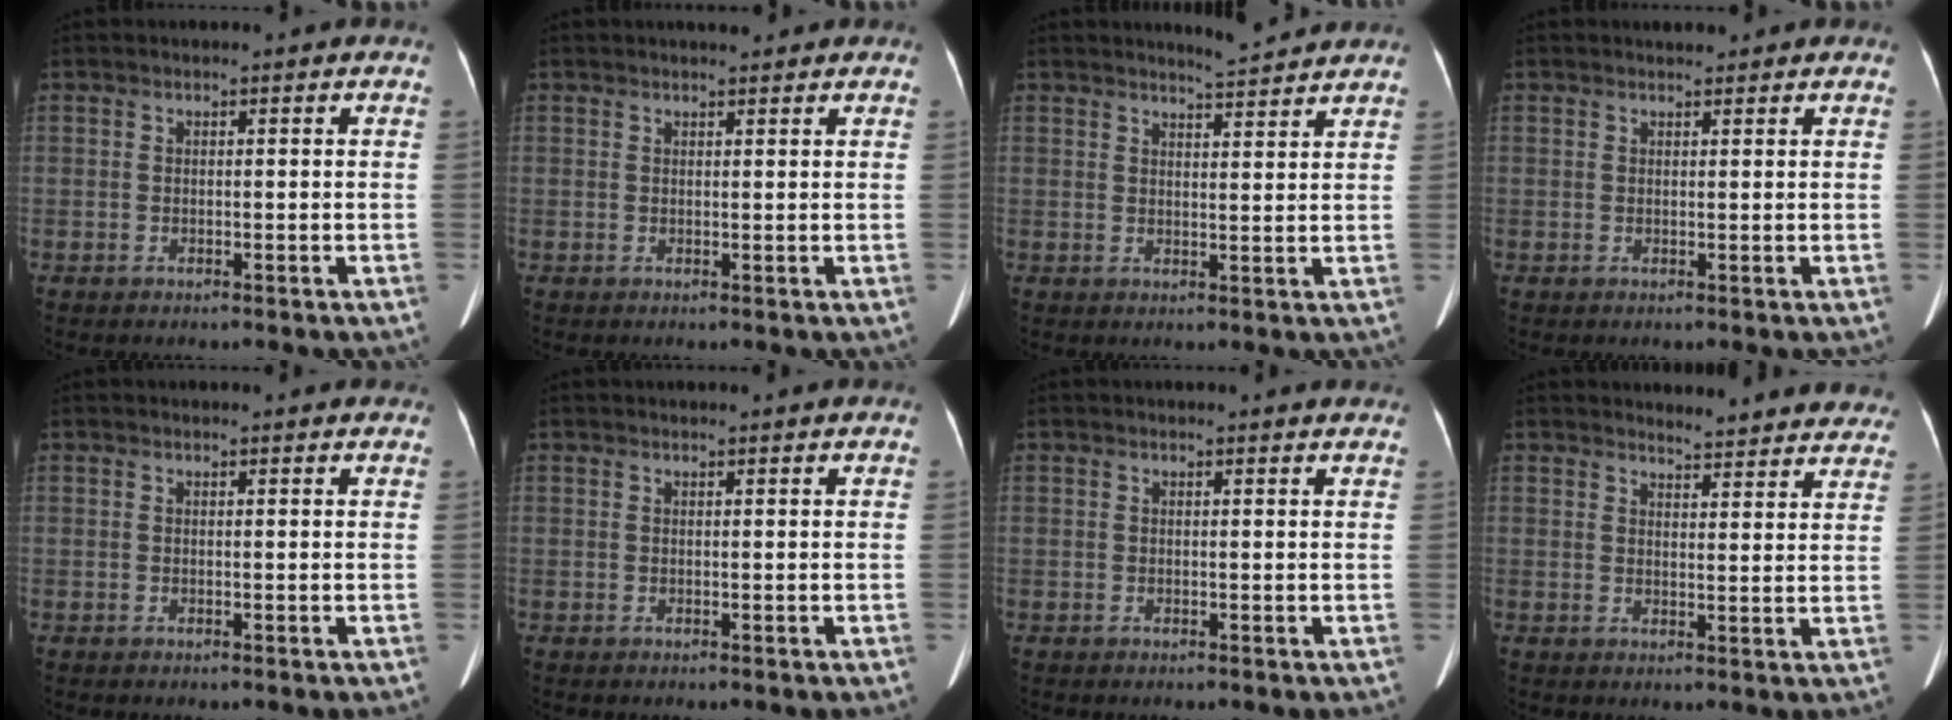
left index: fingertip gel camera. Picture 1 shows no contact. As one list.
[{"total": 2.4, "force": [2.1, 0.5, 1.0], "torque": [-0.014, 0.013, 0.031]}, {"total": 4.1, "force": [4.1, -0.2, 0.7], "torque": [-0.021, -0.002, 0.057]}, {"total": 1.5, "force": [1.3, 0.5, 0.5], "torque": [-0.010, 0.009, 0.020]}, {"total": 3.2, "force": [3.1, 0.4, 0.7], "torque": [-0.013, 0.010, 0.028]}, {"total": 2.3, "force": [2.2, -0.4, 0.7], "torque": [-0.015, 0.013, 0.029]}, {"total": 3.0, "force": [2.9, 0.0, 0.6], "torque": [-0.010, 0.000, 0.021]}, {"total": 13.4, "force": [13.0, 2.5, 2.2], "torque": [0.004, -0.036, 0.125]}]